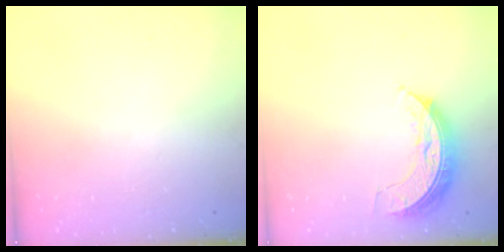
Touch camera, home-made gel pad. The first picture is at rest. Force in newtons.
{"total": 7.7, "press": 7.7, "slide": 0.3}